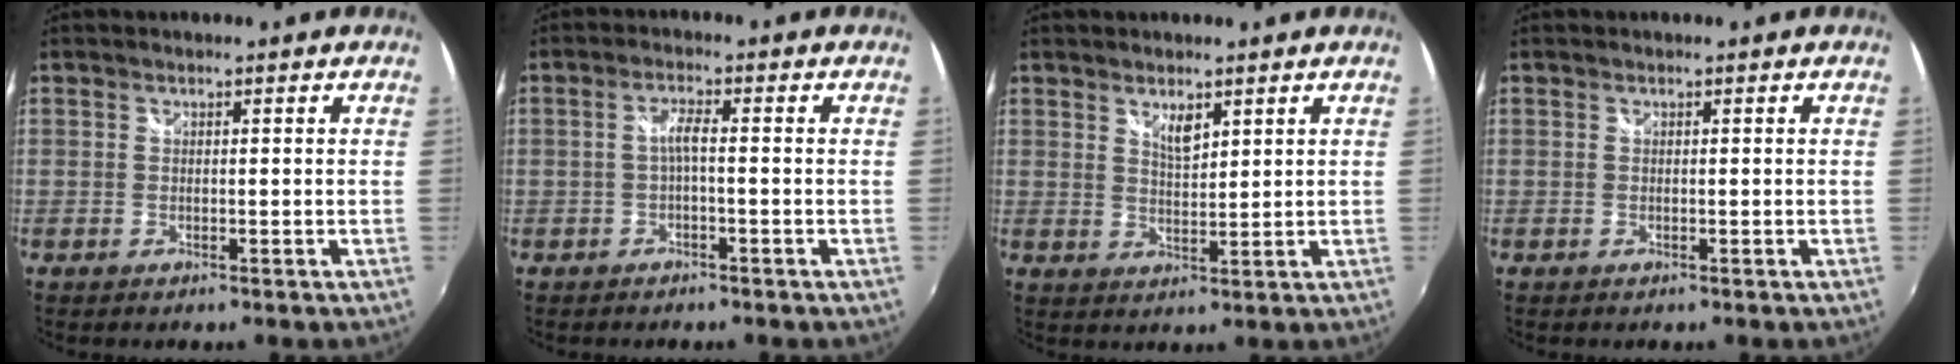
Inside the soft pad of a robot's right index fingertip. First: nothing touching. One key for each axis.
{"total": 2.3, "fx": -0.7, "fy": 0.1, "fz": 2.2, "tx": -0.043, "ty": 0.004, "tz": -0.013}
{"total": 3.5, "fx": 2.2, "fy": 1.4, "fz": 2.3, "tx": -0.037, "ty": -0.004, "tz": 0.038}
{"total": 0.0}